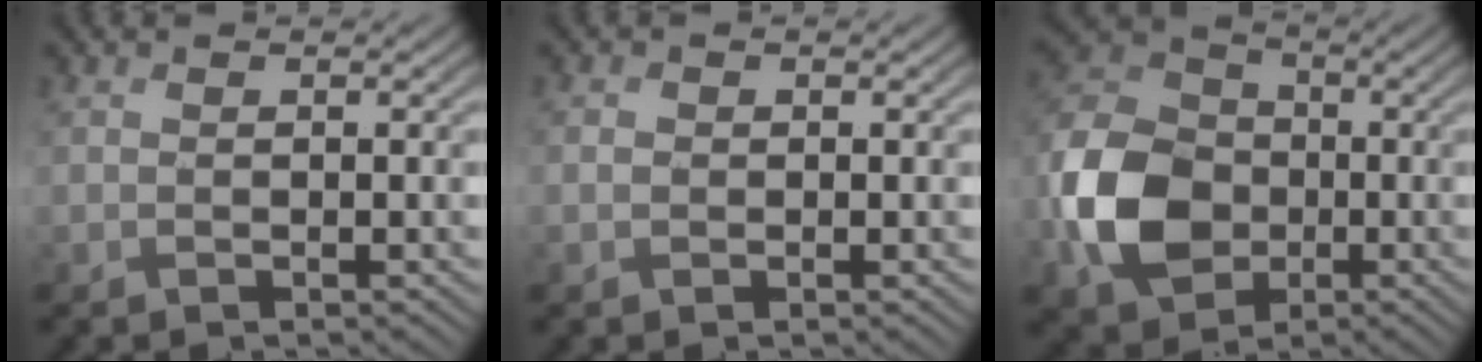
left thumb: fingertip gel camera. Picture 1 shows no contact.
{"total": 1.2, "force": [-0.3, 1.1, 0.5], "torque": [-0.009, 0.000, -0.012]}
{"total": 10.8, "force": [-3.4, 8.3, 6.1], "torque": [-0.141, -0.002, -0.086]}